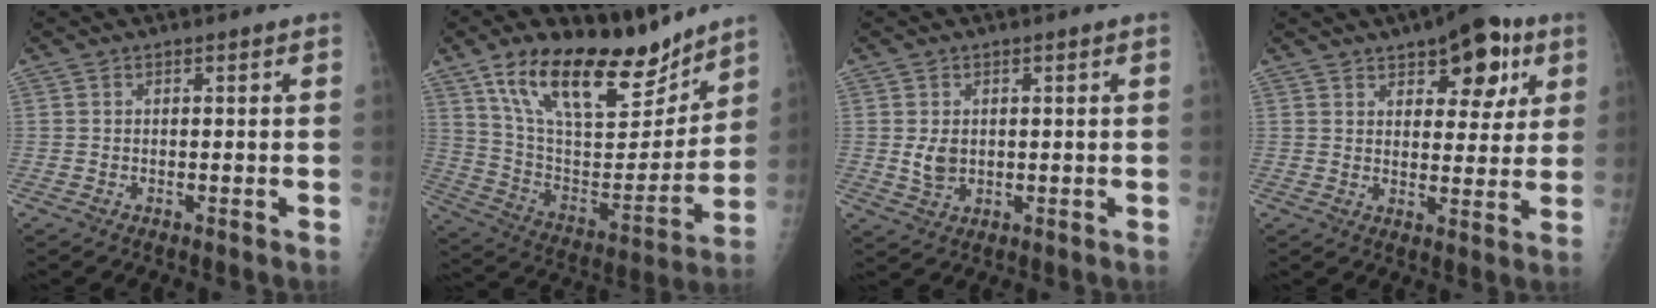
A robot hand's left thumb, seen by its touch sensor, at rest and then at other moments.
{"total": 24.2, "force": [16.9, 9.8, 14.3], "torque": [-0.200, -0.069, 0.292]}
{"total": 3.4, "force": [0.5, 2.5, 2.2], "torque": [-0.033, -0.008, 0.016]}
{"total": 12.4, "force": [6.4, 6.0, 8.7], "torque": [-0.075, -0.020, 0.086]}